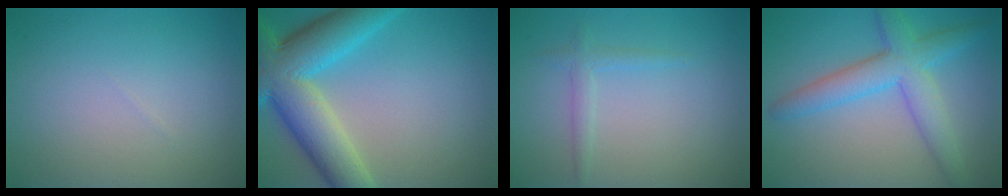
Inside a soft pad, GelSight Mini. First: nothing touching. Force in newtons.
{"total": 10.4, "press": 10.4, "slide": 0.5}
{"total": 1.3, "press": 1.3, "slide": 0.0}
{"total": 5.4, "press": 5.4, "slide": 0.1}